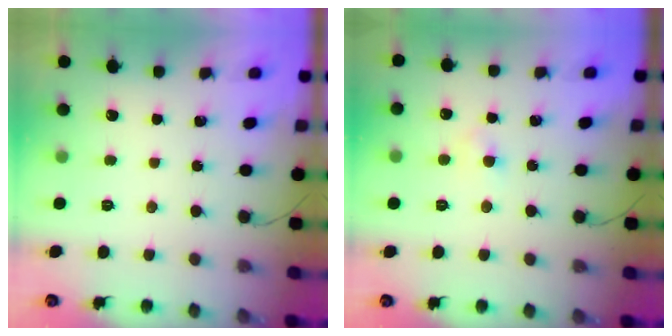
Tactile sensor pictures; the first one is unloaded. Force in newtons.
{"total": 3.1, "press": 2.9, "slide": 1.0}